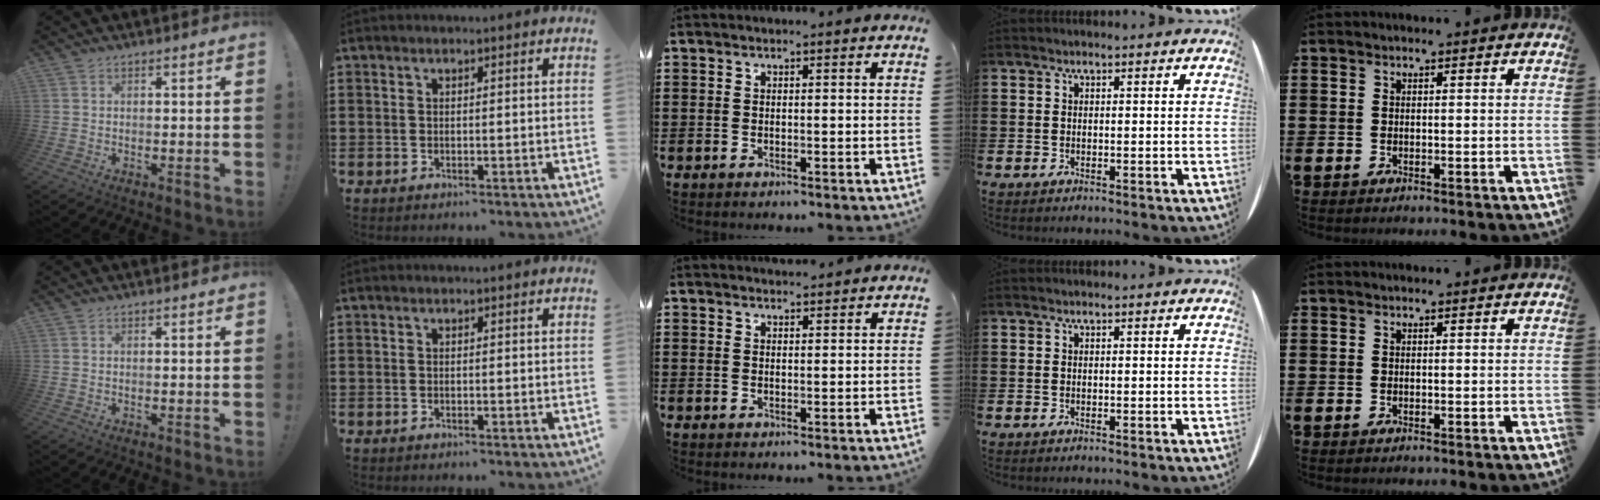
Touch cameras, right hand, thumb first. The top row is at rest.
{"middle": {"total": 1.2, "force": [1.1, 0.3, 0.0], "torque": [-0.003, 0.000, 0.022]}}